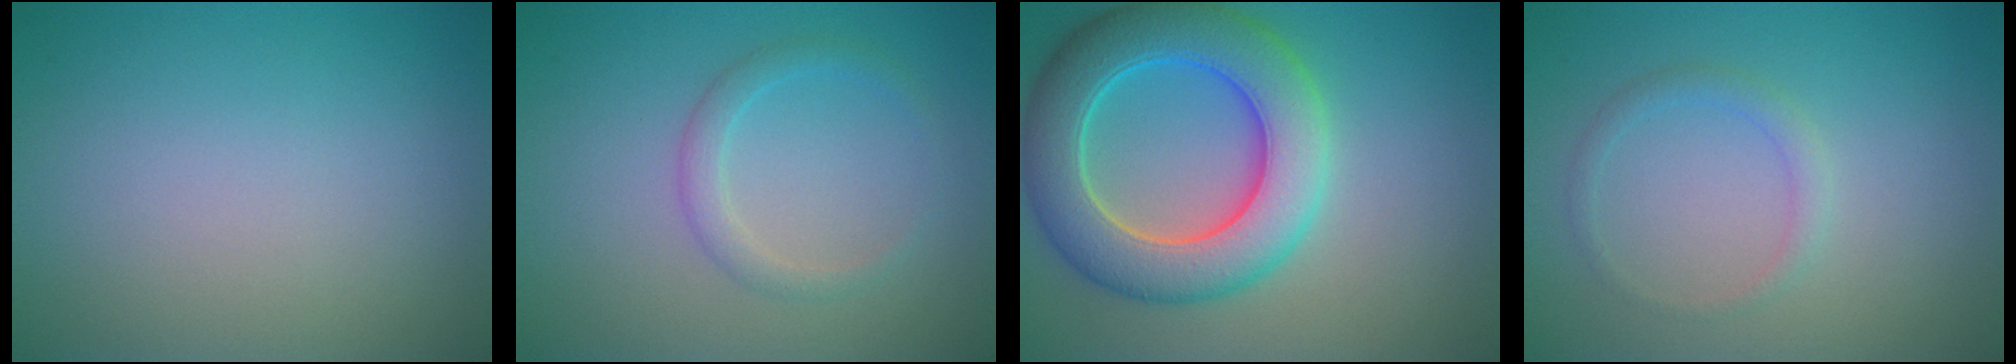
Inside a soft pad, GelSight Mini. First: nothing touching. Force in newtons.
{"total": 1.8, "press": 1.7, "slide": 0.1}
{"total": 8.8, "press": 8.8, "slide": 0.4}
{"total": 1.2, "press": 1.2, "slide": 0.0}